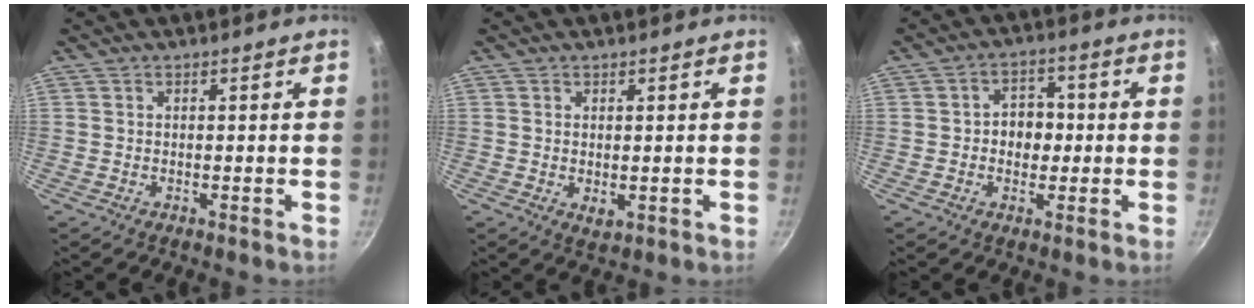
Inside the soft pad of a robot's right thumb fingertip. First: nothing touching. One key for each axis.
{"total": 2.3, "fx": 0.1, "fy": 1.3, "fz": 1.9, "tx": -0.030, "ty": -0.008, "tz": 0.004}
{"total": 6.2, "fx": -0.3, "fy": 4.9, "fz": 3.7, "tx": -0.017, "ty": 0.009, "tz": -0.009}